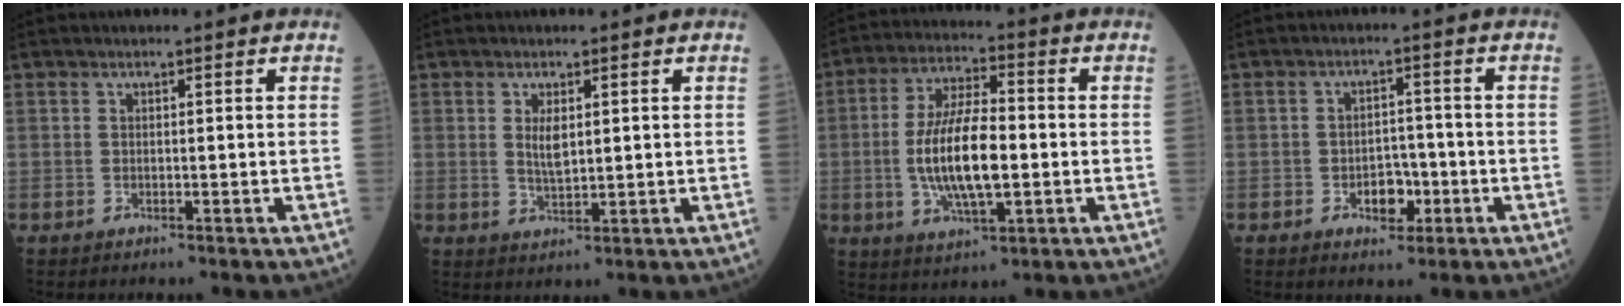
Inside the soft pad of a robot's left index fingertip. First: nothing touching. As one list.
[{"total": 3.0, "force": [0.8, 1.0, 2.7], "torque": [-0.056, -0.005, 0.019]}, {"total": 12.0, "force": [-1.5, 3.7, 11.3], "torque": [-0.228, 0.002, -0.027]}, {"total": 4.2, "force": [-1.6, 2.5, 2.9], "torque": [-0.036, 0.007, -0.022]}]